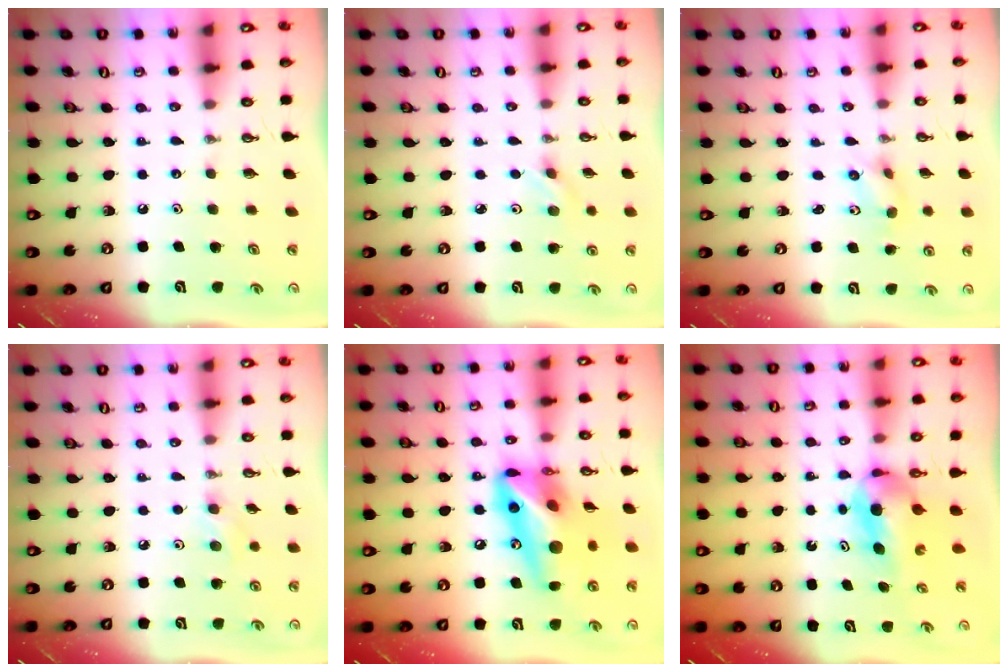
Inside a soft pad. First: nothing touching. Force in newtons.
{"total": 2.9, "press": 2.6, "slide": 1.4}
{"total": 2.8, "press": 2.6, "slide": 1.1}
{"total": 8.6, "press": 7.5, "slide": 4.2}
{"total": 19.3, "press": 19.0, "slide": 3.2}
{"total": 6.0, "press": 5.3, "slide": 2.9}